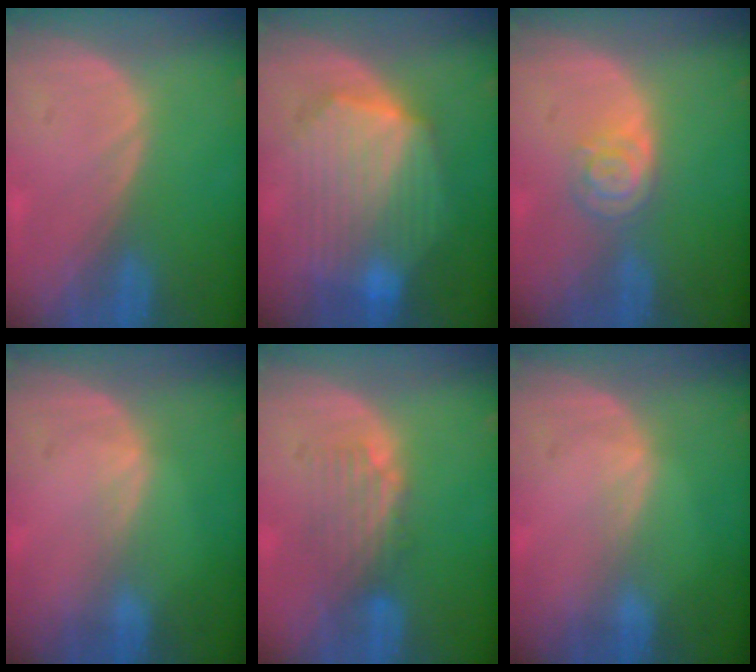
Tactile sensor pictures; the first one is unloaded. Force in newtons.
{"total": 10.8, "press": 10.8, "slide": 0.7}
{"total": 4.4, "press": 3.9, "slide": 2.0}
{"total": 0.9, "press": 0.8, "slide": 0.2}
{"total": 4.7, "press": 3.9, "slide": 2.5}
{"total": 0.9, "press": 0.8, "slide": 0.2}